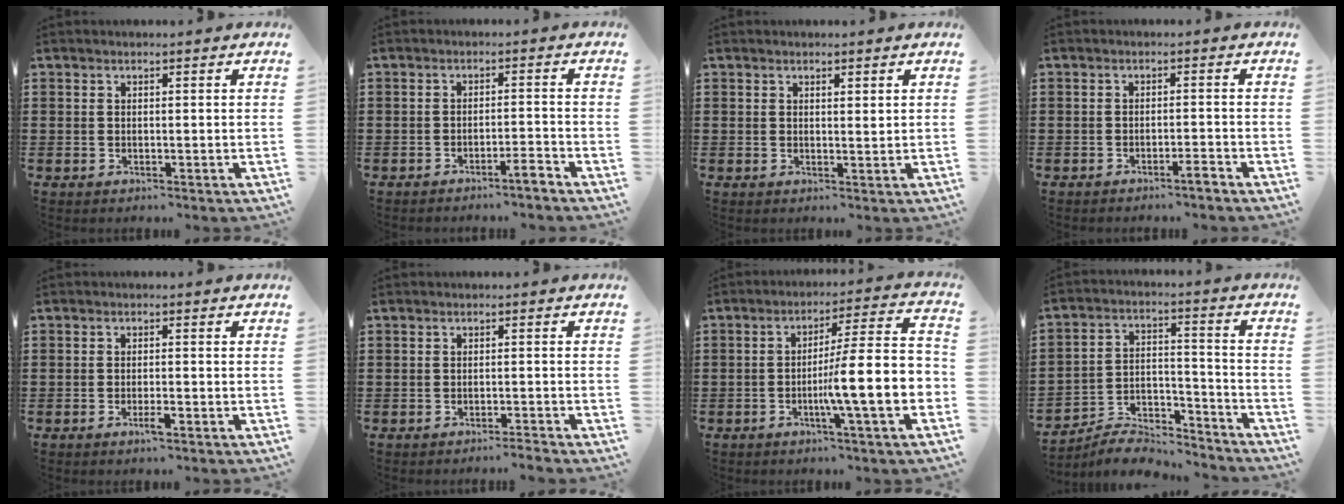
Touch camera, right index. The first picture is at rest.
{"total": 2.8, "force": [-2.4, 0.0, 1.3], "torque": [-0.024, 0.003, -0.048]}
{"total": 0.9, "force": [0.6, 0.3, 0.6], "torque": [-0.013, 0.001, 0.012]}
{"total": 2.1, "force": [-1.8, 0.0, 1.1], "torque": [-0.021, 0.000, -0.034]}
{"total": 2.2, "force": [-1.2, 0.2, 1.8], "torque": [-0.037, -0.004, -0.025]}
{"total": 1.4, "force": [-1.3, -0.2, 0.4], "torque": [-0.009, 0.001, -0.026]}
{"total": 11.1, "force": [-3.3, 0.3, 10.6], "torque": [-0.162, -0.032, -0.069]}
{"total": 7.4, "force": [-7.1, 1.5, 1.4], "torque": [-0.029, 0.016, -0.141]}